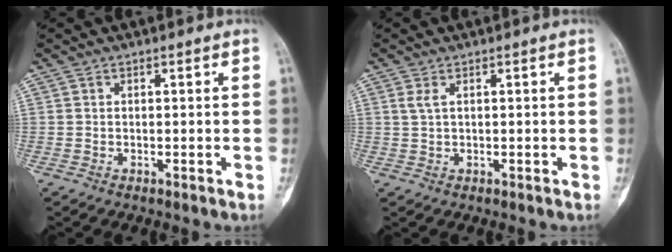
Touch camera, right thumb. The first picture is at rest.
{"total": 1.4, "force": [0.5, 0.6, 1.2], "torque": [-0.027, 0.006, 0.015]}